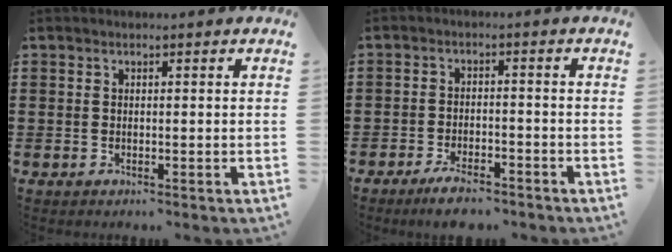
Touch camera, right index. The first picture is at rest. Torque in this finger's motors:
{"motor_torque": [0.08, 0.55, 0.39, 0.09]}